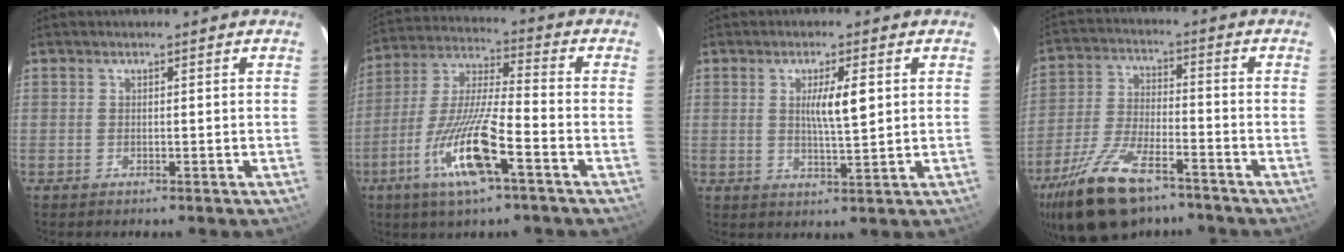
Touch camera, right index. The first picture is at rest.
{"total": 14.3, "force": [-6.4, 1.3, 12.7], "torque": [-0.260, -0.013, -0.118]}
{"total": 5.4, "force": [1.2, 0.6, 5.2], "torque": [-0.090, -0.002, 0.022]}
{"total": 14.2, "force": [-9.8, 4.5, 9.2], "torque": [-0.190, -0.016, -0.176]}